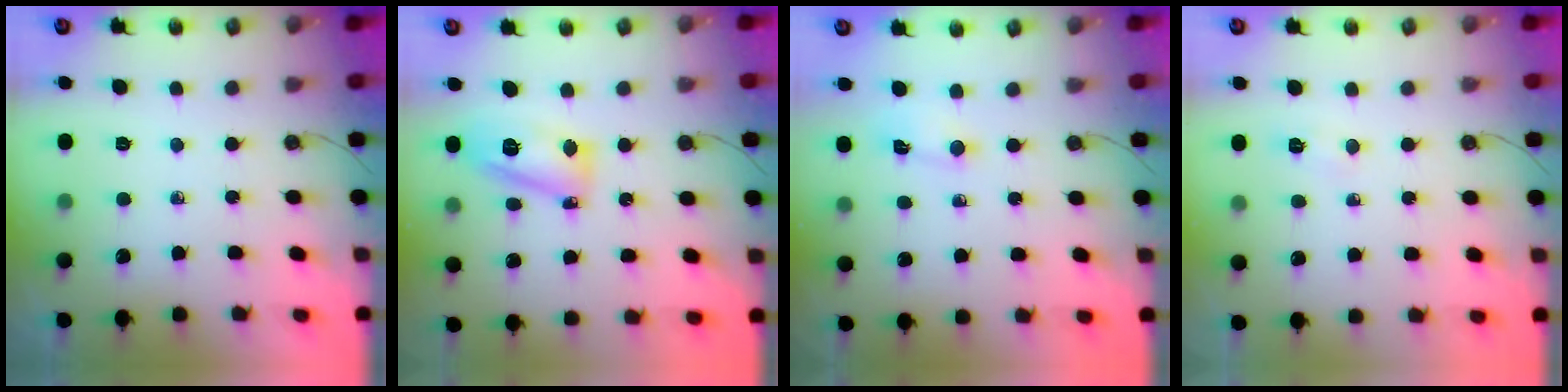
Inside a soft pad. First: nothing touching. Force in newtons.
{"total": 13.0, "press": 12.9, "slide": 1.5}
{"total": 2.0, "press": 2.0, "slide": 0.3}
{"total": 14.3, "press": 5.5, "slide": 13.2}